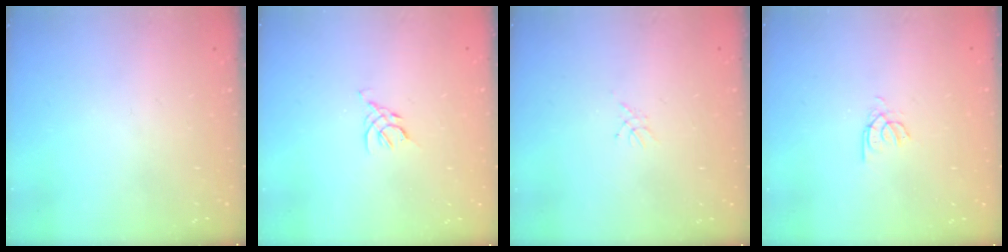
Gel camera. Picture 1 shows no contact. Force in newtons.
{"total": 2.5, "press": 2.5, "slide": 0.7}
{"total": 2.3, "press": 2.2, "slide": 0.3}
{"total": 2.4, "press": 2.3, "slide": 0.4}